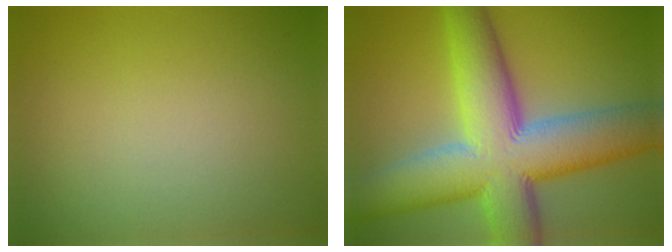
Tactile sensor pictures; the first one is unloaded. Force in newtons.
{"total": 13.9, "press": 13.8, "slide": 0.6}